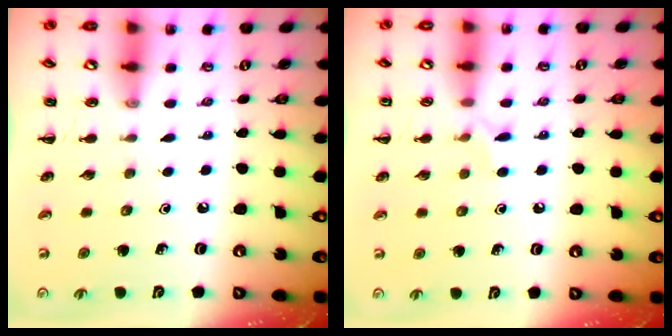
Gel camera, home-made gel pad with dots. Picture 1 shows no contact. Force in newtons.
{"total": 4.6, "press": 4.4, "slide": 1.5}